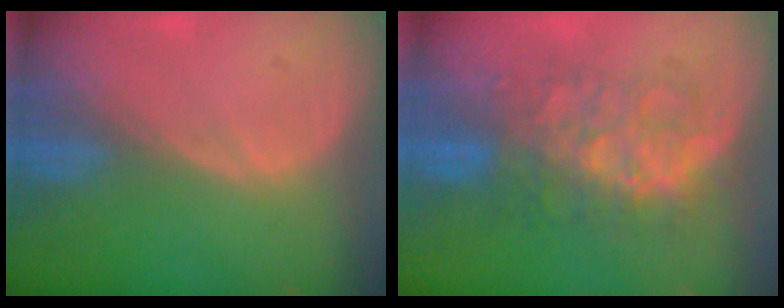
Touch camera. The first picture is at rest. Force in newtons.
{"total": 8.0, "press": 8.0, "slide": 0.6}